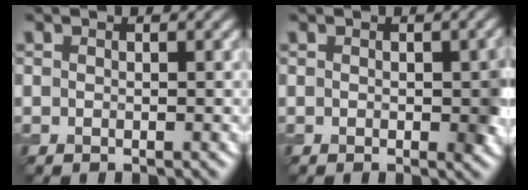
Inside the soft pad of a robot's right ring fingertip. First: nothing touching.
{"total": 2.4, "force": [-0.2, 1.1, 2.1], "torque": [-0.023, -0.002, -0.001]}